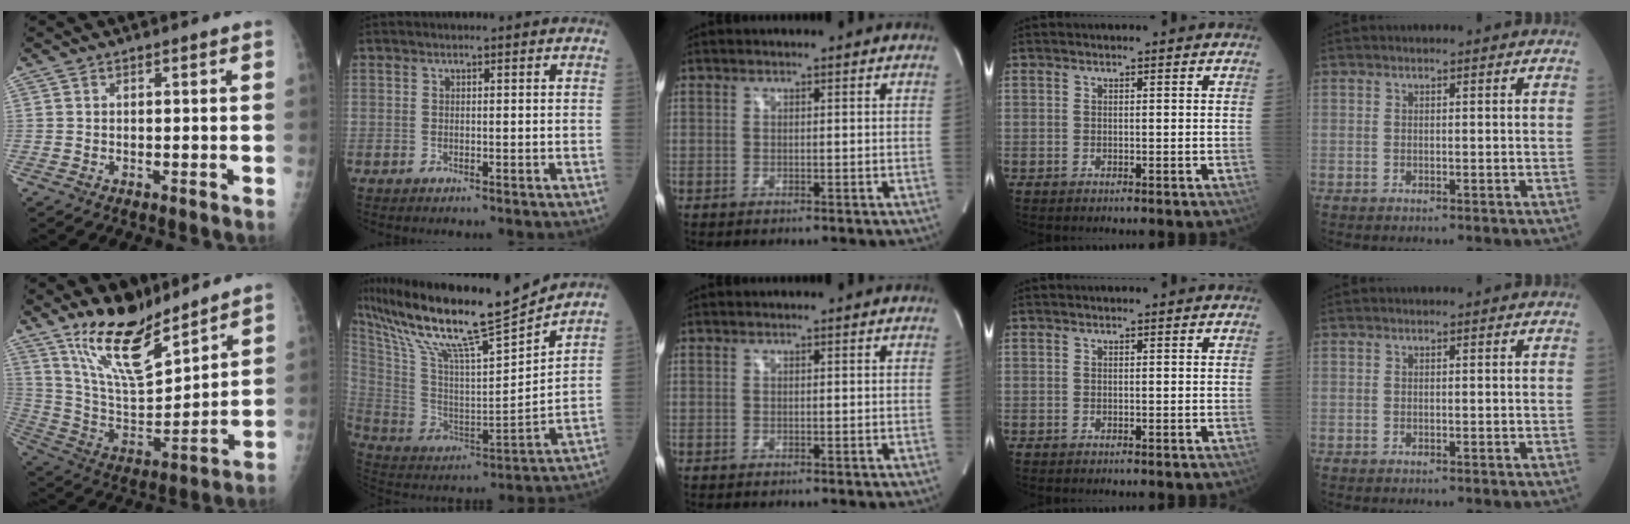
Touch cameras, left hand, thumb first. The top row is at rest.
{"thumb": {"total": 16.9, "force": [12.8, 5.5, 9.6], "torque": [-0.137, -0.083, 0.245]}, "index": {"total": 19.7, "force": [16.6, -0.1, 10.7], "torque": [-0.208, -0.011, 0.295]}}